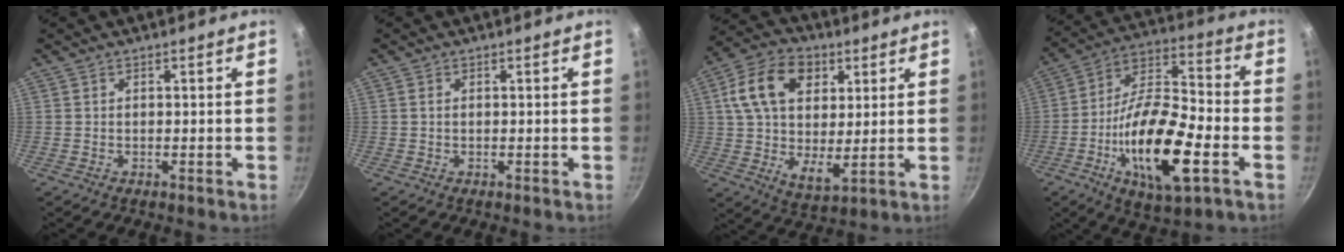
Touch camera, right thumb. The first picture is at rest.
{"total": 0.7, "force": [0.2, 0.5, 0.5], "torque": [-0.010, 0.002, 0.002]}
{"total": 16.7, "force": [5.3, 10.8, 11.5], "torque": [-0.187, -0.011, 0.086]}
{"total": 21.2, "force": [-6.6, 7.8, 18.6], "torque": [-0.327, 0.029, -0.124]}